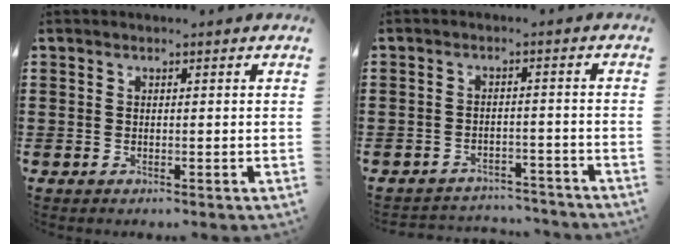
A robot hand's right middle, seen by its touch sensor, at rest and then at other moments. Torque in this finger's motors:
{"motor_torque": [0.15, -0.16, 0.02, 0.03]}